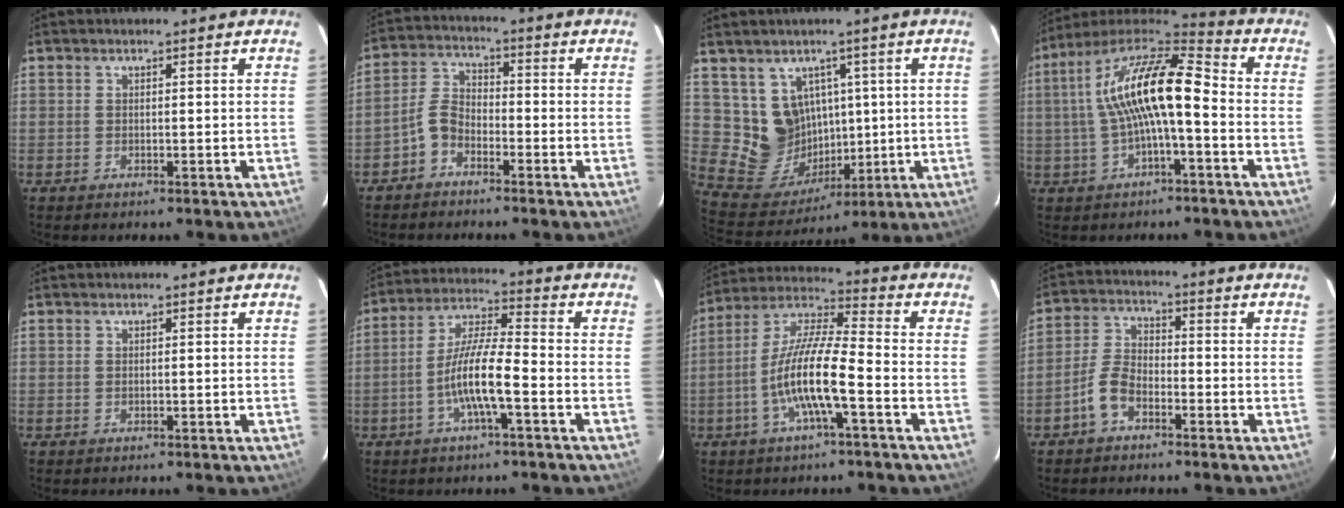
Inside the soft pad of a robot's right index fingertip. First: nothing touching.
{"total": 4.9, "force": [-3.4, 2.7, 2.3], "torque": [-0.054, 0.018, -0.072]}
{"total": 11.6, "force": [3.7, 10.5, 3.5], "torque": [-0.081, 0.005, 0.098]}
{"total": 15.2, "force": [-1.0, 4.1, 14.6], "torque": [-0.268, 0.023, -0.023]}
{"total": 0.0}
{"total": 9.6, "force": [-3.6, 1.1, 8.8], "torque": [-0.181, 0.007, -0.071]}
{"total": 12.1, "force": [-4.3, 1.5, 11.2], "torque": [-0.229, 0.005, -0.087]}
{"total": 5.6, "force": [-3.5, 2.9, 3.4], "torque": [-0.080, 0.016, -0.072]}